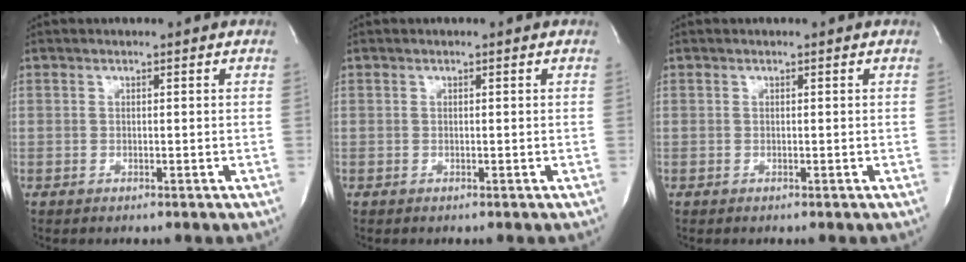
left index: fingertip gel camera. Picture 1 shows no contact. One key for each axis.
{"total": 0.0}
{"total": 0.0}